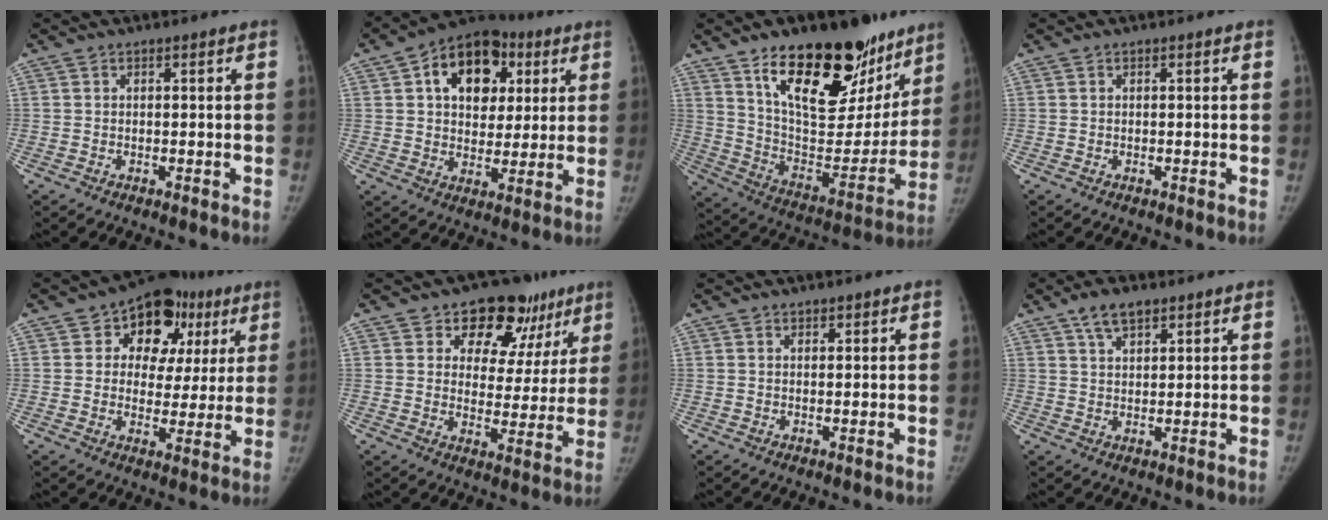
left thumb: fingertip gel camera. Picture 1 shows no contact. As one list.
[{"total": 16.7, "force": [5.8, 11.6, 10.5], "torque": [-0.117, 0.001, 0.087]}, {"total": 30.1, "force": [18.2, 14.0, 19.4], "torque": [-0.246, -0.063, 0.293]}, {"total": 0.0}, {"total": 15.4, "force": [6.3, 11.2, 8.4], "torque": [-0.049, 0.008, 0.086]}, {"total": 16.1, "force": [9.7, 10.4, 7.4], "torque": [-0.027, -0.029, 0.129]}, {"total": 1.0, "force": [0.8, 0.4, 0.5], "torque": [-0.005, -0.003, 0.011]}, {"total": 5.5, "force": [3.6, 2.5, 3.3], "torque": [-0.048, -0.013, 0.065]}]